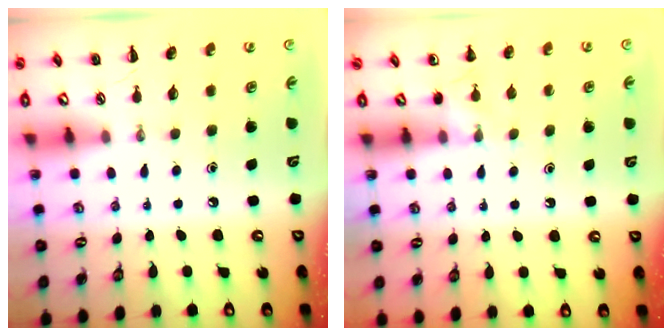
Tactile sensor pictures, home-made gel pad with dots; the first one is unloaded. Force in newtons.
{"total": 5.5, "press": 5.1, "slide": 2.0}